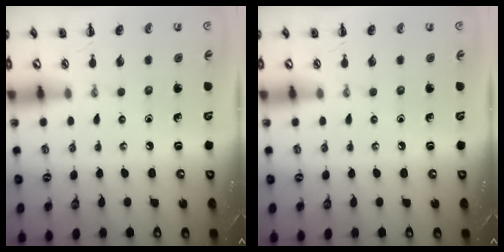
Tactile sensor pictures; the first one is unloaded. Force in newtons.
{"total": 0.0}